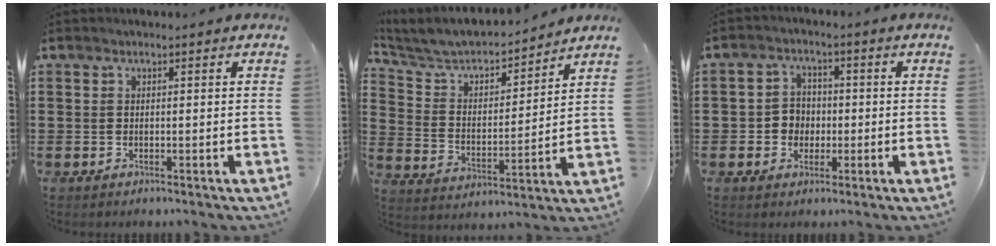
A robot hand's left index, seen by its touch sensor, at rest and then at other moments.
{"total": 5.6, "force": [5.2, 1.4, 1.6], "torque": [-0.060, -0.038, 0.083]}
{"total": 3.8, "force": [-0.8, 3.5, 1.2], "torque": [-0.036, 0.009, -0.020]}